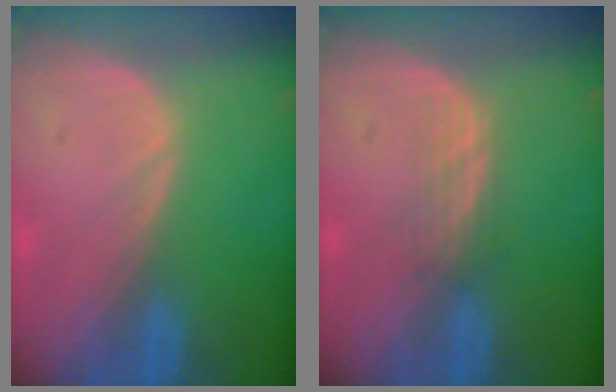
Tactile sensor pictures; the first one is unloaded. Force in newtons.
{"total": 2.2, "press": 2.2, "slide": 0.4}